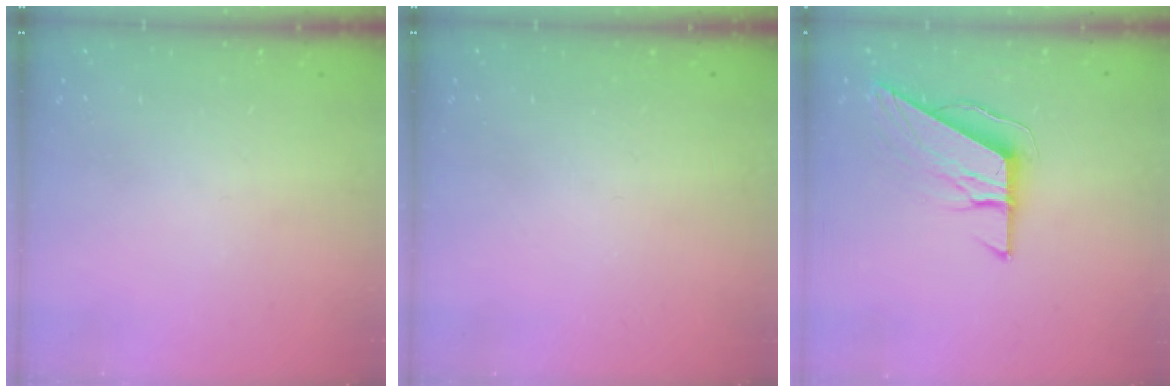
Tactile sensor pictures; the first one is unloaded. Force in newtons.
{"total": 0.0}
{"total": 8.8, "press": 8.8, "slide": 0.4}